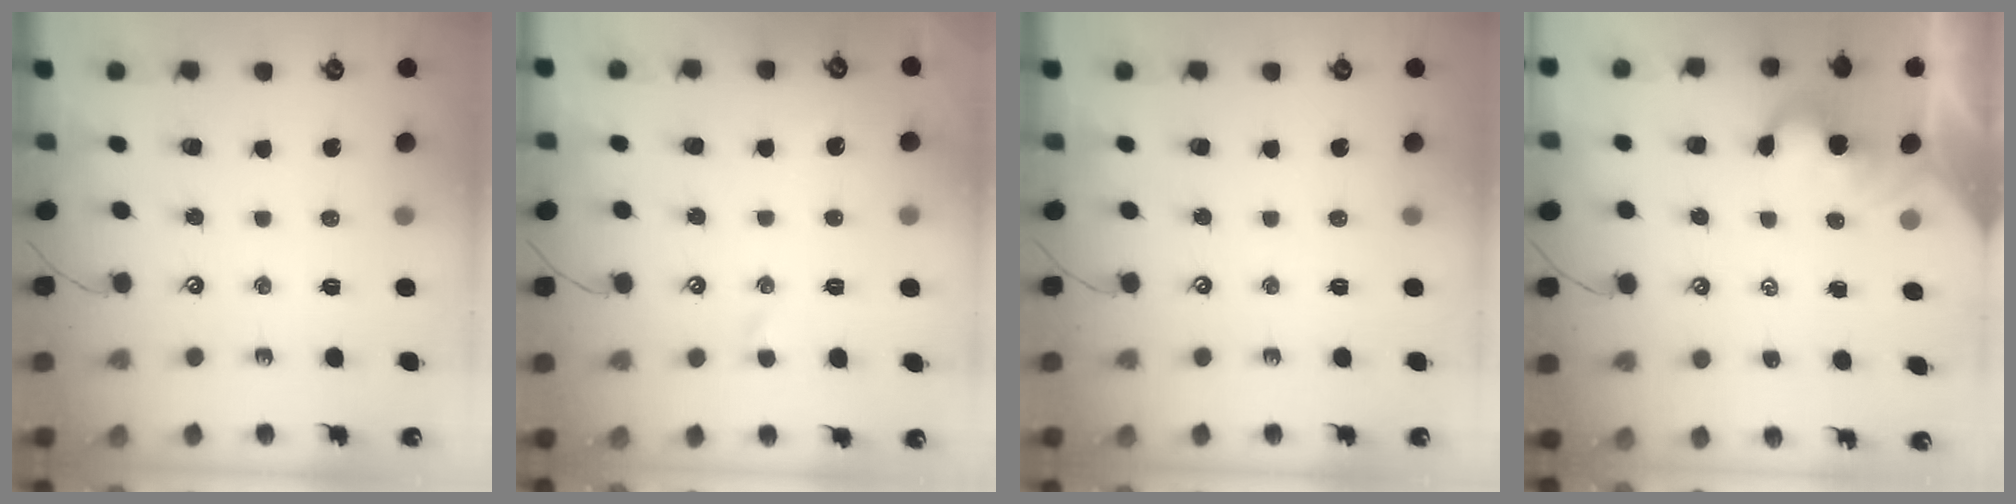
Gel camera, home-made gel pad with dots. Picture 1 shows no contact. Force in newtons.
{"total": 0.9, "press": 0.7, "slide": 0.6}
{"total": 0.0}
{"total": 2.1, "press": 2.0, "slide": 0.5}